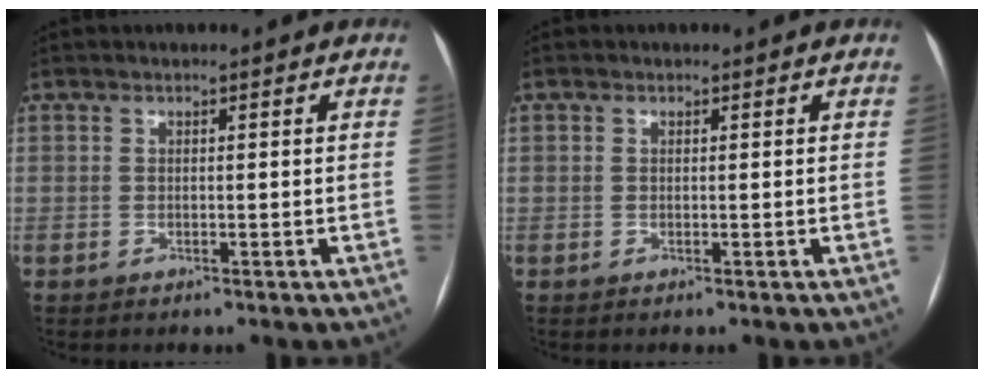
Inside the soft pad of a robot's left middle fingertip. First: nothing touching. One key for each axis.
{"total": 0.0}